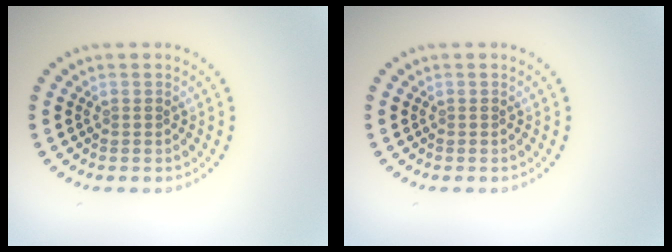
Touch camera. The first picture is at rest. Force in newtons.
{"total": 0.0}